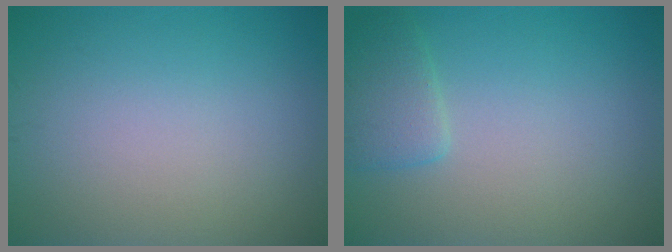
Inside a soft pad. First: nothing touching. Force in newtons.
{"total": 2.2, "press": 2.1, "slide": 0.2}